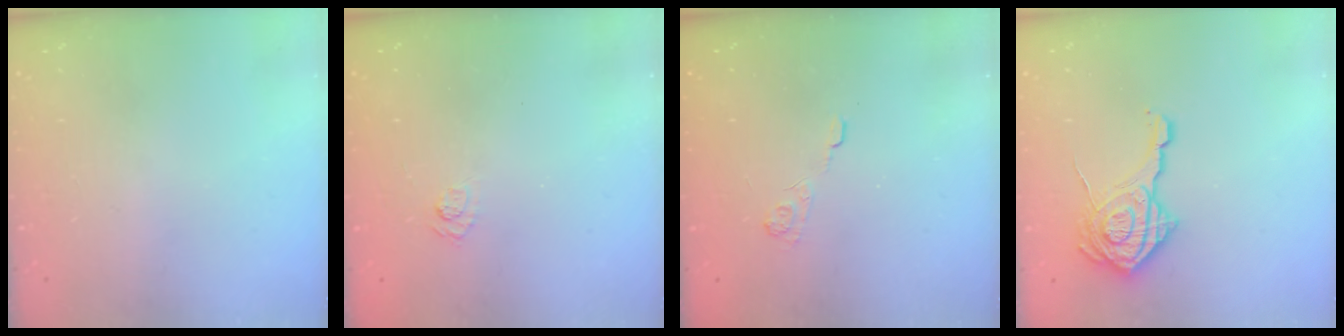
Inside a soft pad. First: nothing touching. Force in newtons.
{"total": 3.9, "press": 3.6, "slide": 1.4}
{"total": 3.7, "press": 3.4, "slide": 1.4}
{"total": 18.4, "press": 18.3, "slide": 1.1}